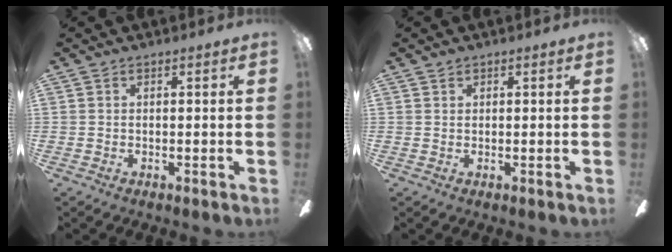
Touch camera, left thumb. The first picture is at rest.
{"total": 0.6, "force": [0.5, 0.4, 0.1], "torque": [-0.003, 0.002, 0.009]}